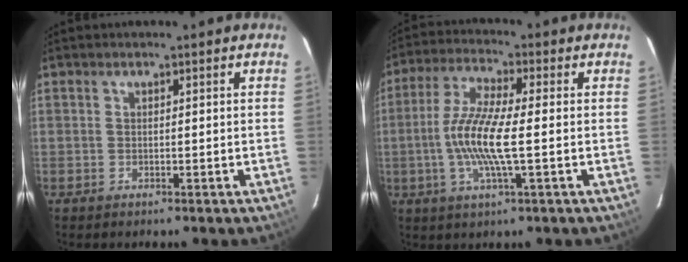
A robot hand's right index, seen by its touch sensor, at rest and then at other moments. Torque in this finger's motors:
{"motor_torque": [1.19, -0.16, 0.67, 0.21]}